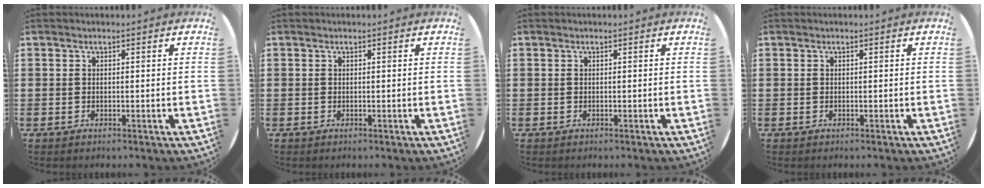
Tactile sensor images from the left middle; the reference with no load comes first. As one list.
[{"total": 0.0}, {"total": 0.0}, {"total": 0.0}]